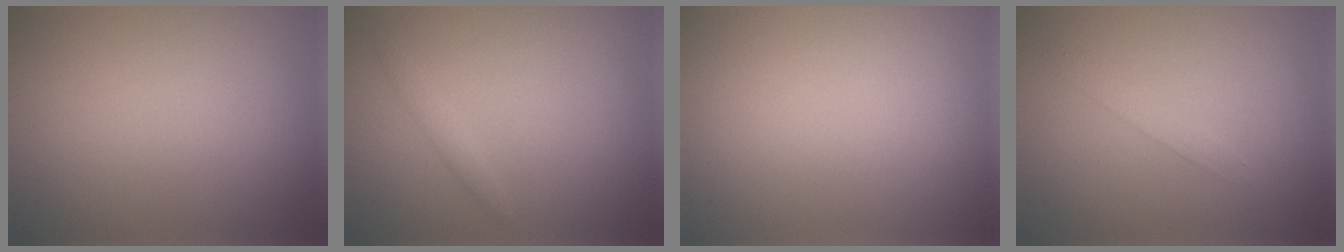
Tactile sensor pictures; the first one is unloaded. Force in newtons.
{"total": 1.6, "press": 1.6, "slide": 0.1}
{"total": 0.0}
{"total": 1.3, "press": 1.3, "slide": 0.1}